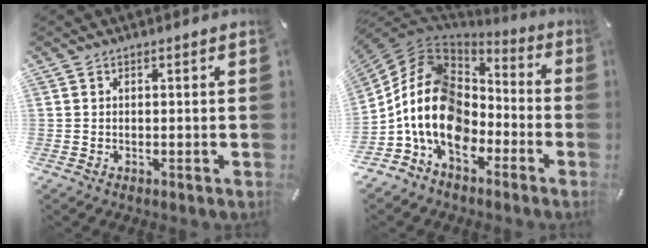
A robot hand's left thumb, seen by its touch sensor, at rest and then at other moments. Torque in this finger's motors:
{"motor_torque": [-0.02, 2.91, 1.54, 1.23, 0.40]}